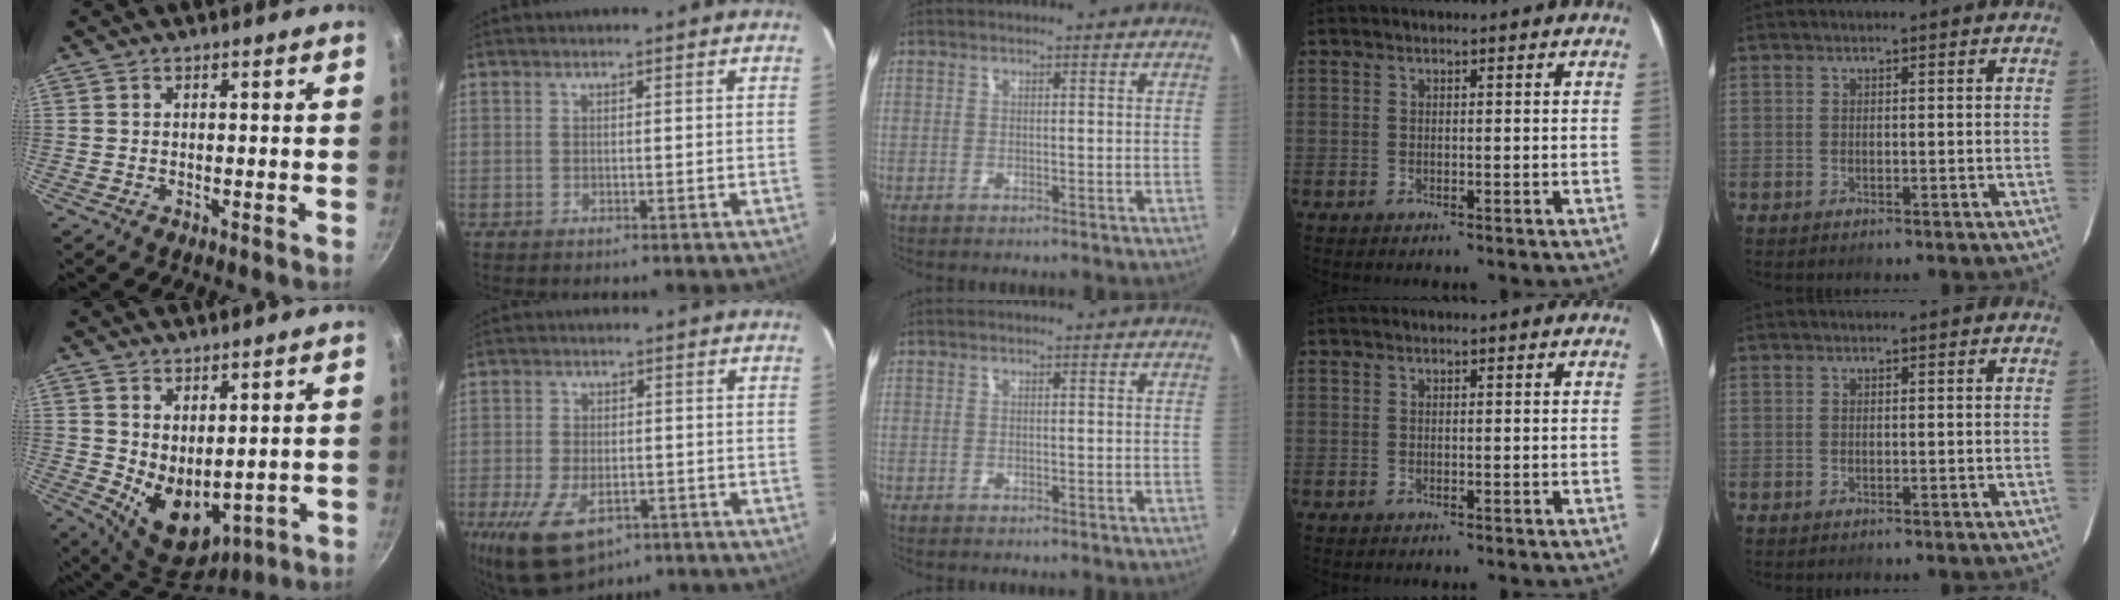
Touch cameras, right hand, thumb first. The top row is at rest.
{"thumb": {"total": 10.0, "force": [1.8, 6.2, 7.6], "torque": [-0.096, -0.039, 0.056]}, "index": {"total": 12.6, "force": [-6.6, 7.0, 8.1], "torque": [-0.180, -0.027, -0.106]}}